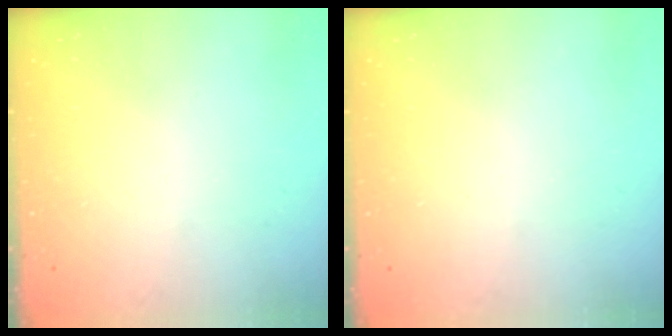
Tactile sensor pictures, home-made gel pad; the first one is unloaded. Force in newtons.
{"total": 0.0}